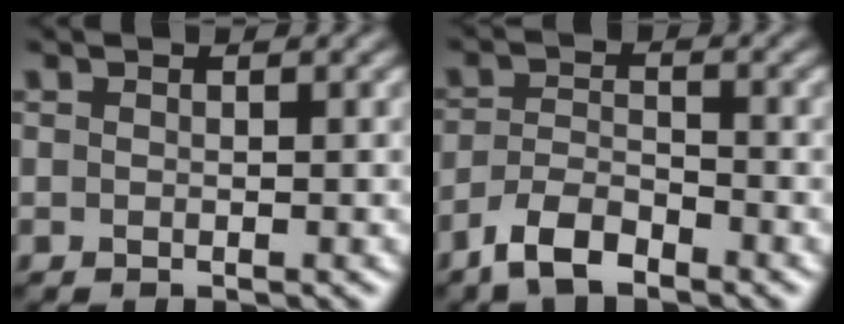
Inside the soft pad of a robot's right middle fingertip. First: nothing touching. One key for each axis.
{"total": 3.9, "fx": -2.9, "fy": 1.4, "fz": 2.2, "tx": -0.047, "ty": -0.001, "tz": -0.065}